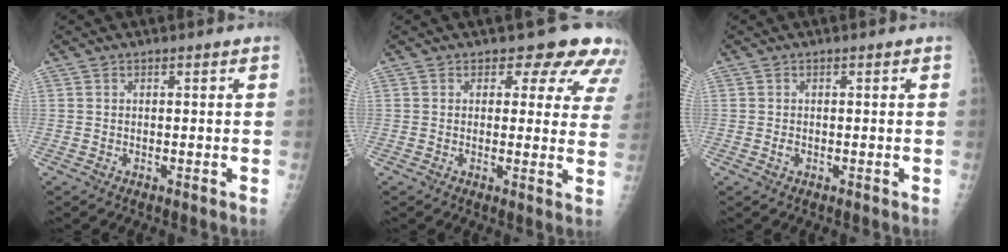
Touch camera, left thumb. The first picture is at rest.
{"total": 9.8, "force": [7.3, 5.3, 3.8], "torque": [0.013, -0.029, 0.059]}
{"total": 0.7, "force": [-0.2, 0.5, 0.5], "torque": [-0.009, -0.001, -0.003]}